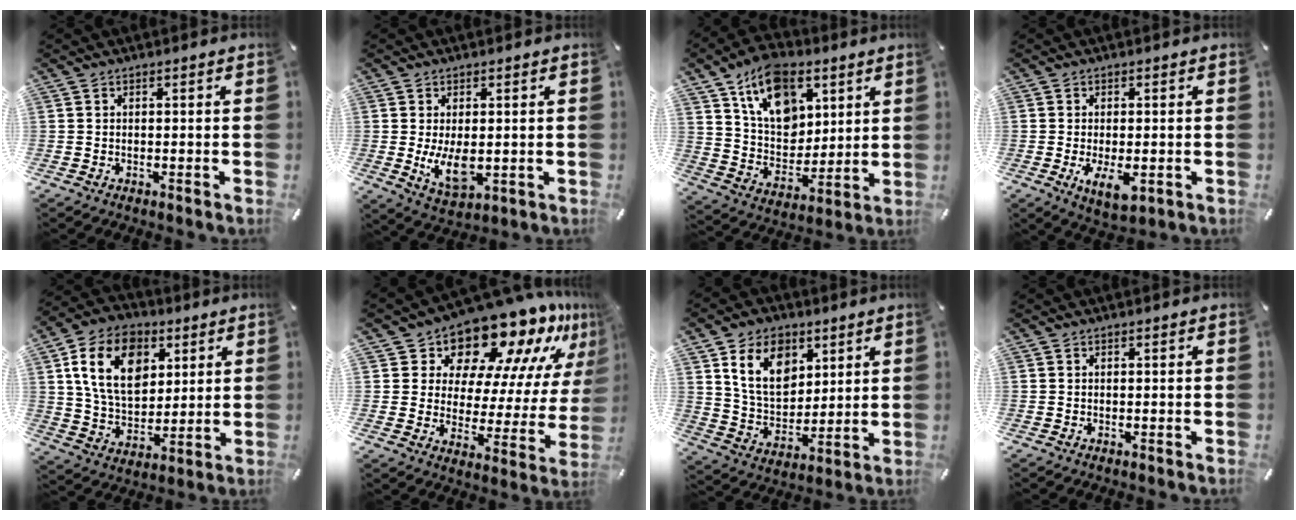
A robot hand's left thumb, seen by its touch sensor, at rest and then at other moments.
{"total": 8.2, "force": [-0.2, 4.5, 6.9], "torque": [-0.127, -0.016, -0.005]}
{"total": 15.5, "force": [8.5, 10.5, 7.5], "torque": [-0.129, -0.037, 0.163]}
{"total": 5.9, "force": [-1.2, 2.9, 5.0], "torque": [-0.090, -0.012, -0.023]}
{"total": 15.9, "force": [5.6, 11.3, 9.8], "torque": [-0.188, -0.006, 0.100]}
{"total": 16.6, "force": [14.6, 6.1, 5.0], "torque": [-0.076, -0.138, 0.240]}
{"total": 13.1, "force": [6.4, 9.4, 6.5], "torque": [-0.122, -0.019, 0.121]}
{"total": 0.0}